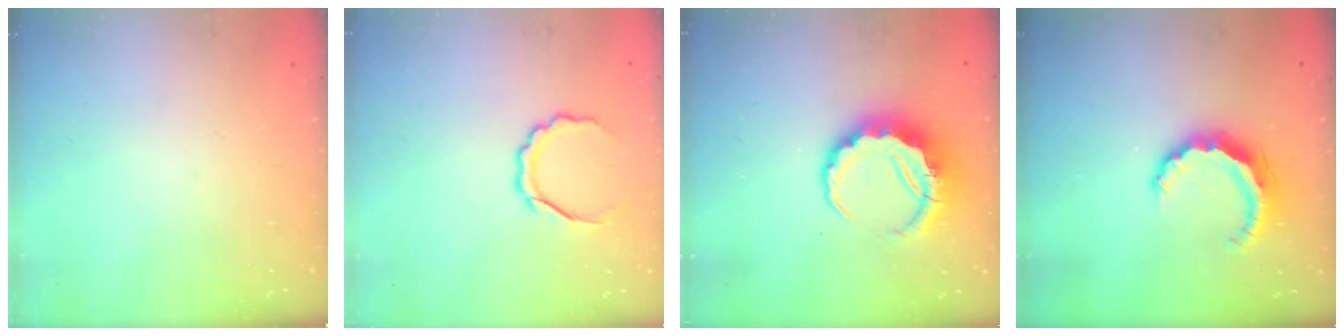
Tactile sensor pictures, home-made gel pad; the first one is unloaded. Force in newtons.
{"total": 6.5, "press": 6.4, "slide": 0.5}
{"total": 7.3, "press": 7.0, "slide": 1.9}
{"total": 7.9, "press": 7.9, "slide": 0.8}